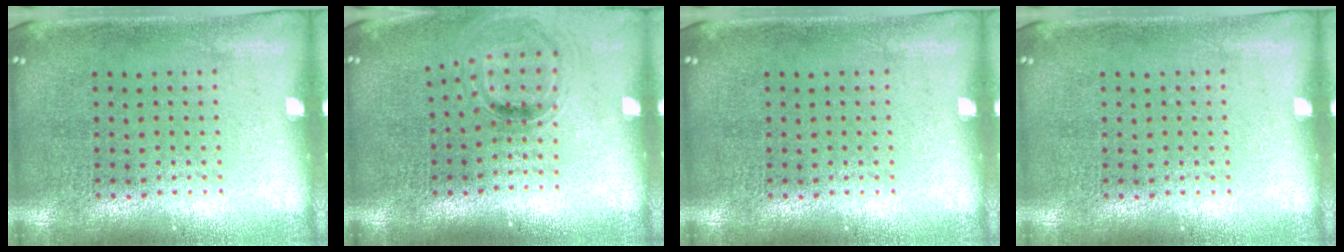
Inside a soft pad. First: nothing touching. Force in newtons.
{"total": 0.9, "press": 0.8, "slide": 0.3}
{"total": 0.0}
{"total": 0.0}